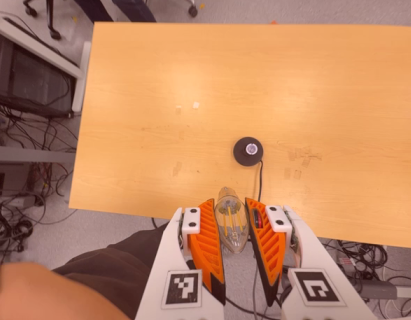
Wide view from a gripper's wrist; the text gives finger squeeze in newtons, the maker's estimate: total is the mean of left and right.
{"total": 13.4, "left": 14.3, "right": 12.5}